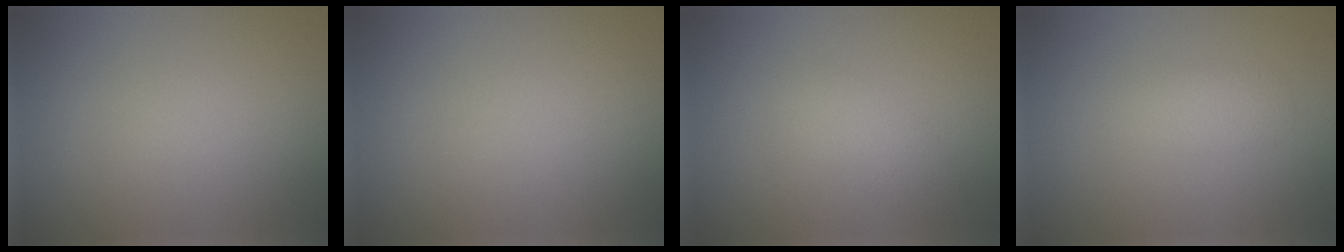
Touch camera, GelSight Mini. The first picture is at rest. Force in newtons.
{"total": 0.0}
{"total": 1.7, "press": 1.7, "slide": 0.0}
{"total": 1.4, "press": 1.4, "slide": 0.0}